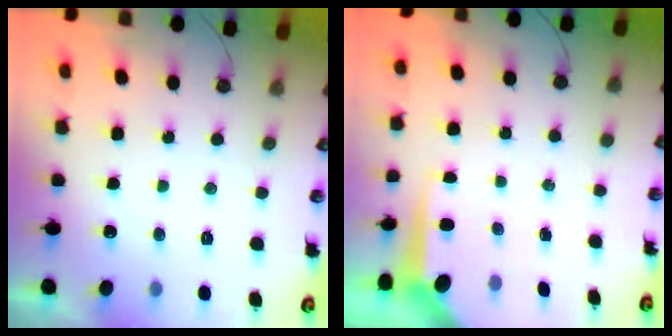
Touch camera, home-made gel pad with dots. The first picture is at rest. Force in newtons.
{"total": 5.7, "press": 5.7, "slide": 0.5}